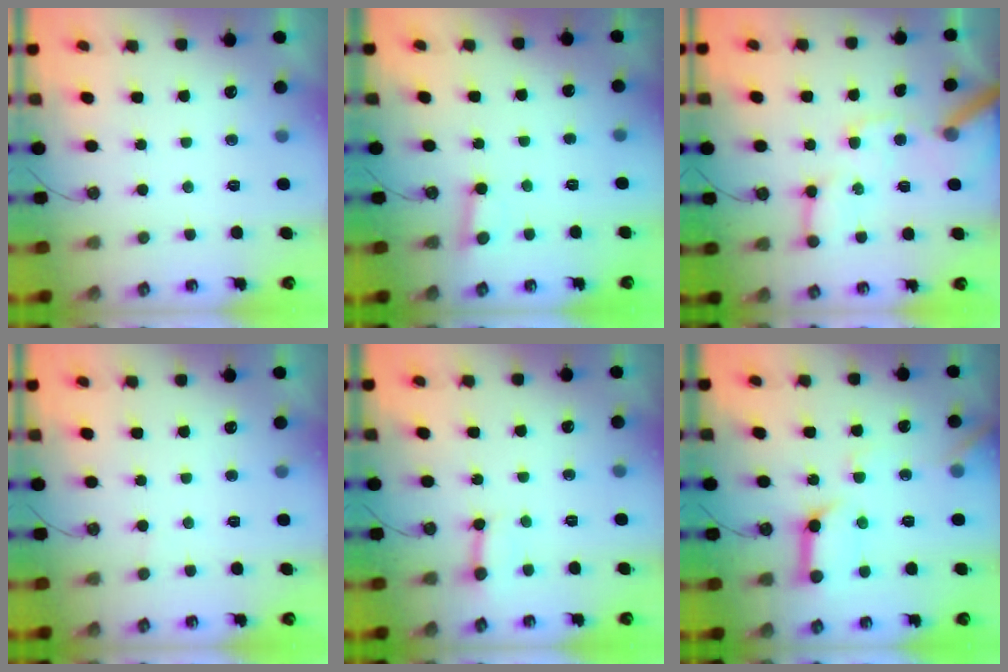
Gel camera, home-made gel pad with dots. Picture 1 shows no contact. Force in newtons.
{"total": 2.4, "press": 2.3, "slide": 0.6}
{"total": 14.4, "press": 14.3, "slide": 1.9}
{"total": 2.5, "press": 2.5, "slide": 0.3}
{"total": 3.9, "press": 3.9, "slide": 0.5}
{"total": 13.8, "press": 13.7, "slide": 1.5}